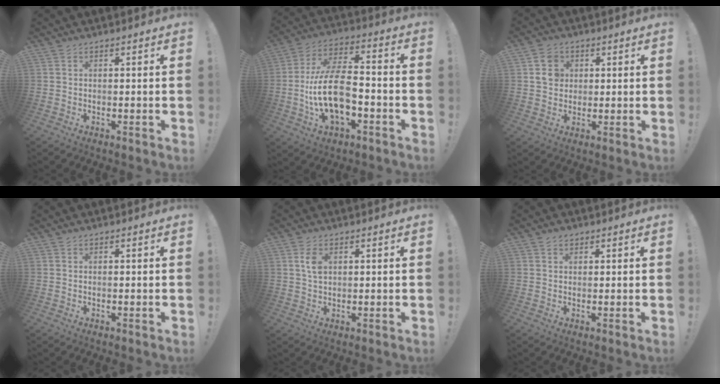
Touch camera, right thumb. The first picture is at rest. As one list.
[{"total": 18.3, "force": [-4.3, 9.9, 14.8], "torque": [-0.273, 0.018, -0.073]}, {"total": 7.2, "force": [2.4, 6.3, 2.7], "torque": [-0.042, 0.001, 0.048]}, {"total": 0.0}, {"total": 4.3, "force": [1.4, 2.5, 3.2], "torque": [-0.054, 0.000, 0.024]}, {"total": 1.6, "force": [1.2, 1.0, 0.5], "torque": [-0.008, -0.001, 0.022]}]